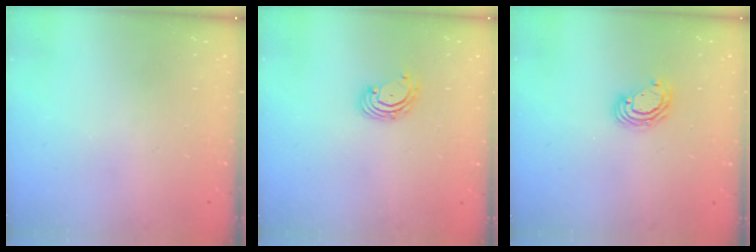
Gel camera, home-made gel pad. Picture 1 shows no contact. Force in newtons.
{"total": 2.7, "press": 2.7, "slide": 0.6}
{"total": 6.3, "press": 6.3, "slide": 0.6}